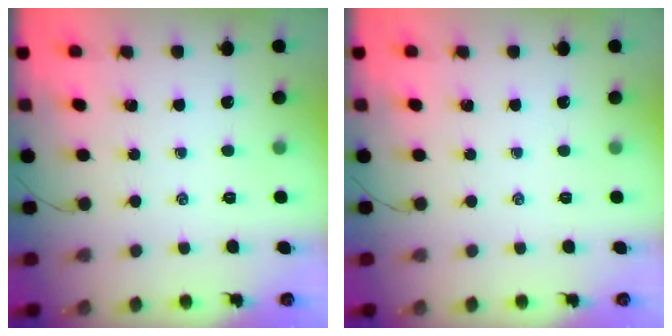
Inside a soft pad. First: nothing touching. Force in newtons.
{"total": 0.0}